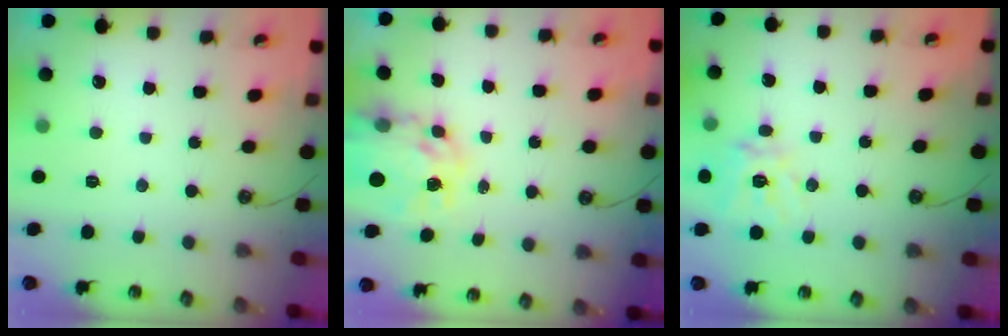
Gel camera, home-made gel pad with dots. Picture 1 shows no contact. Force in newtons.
{"total": 10.5, "press": 10.5, "slide": 1.0}
{"total": 12.9, "press": 12.8, "slide": 1.7}